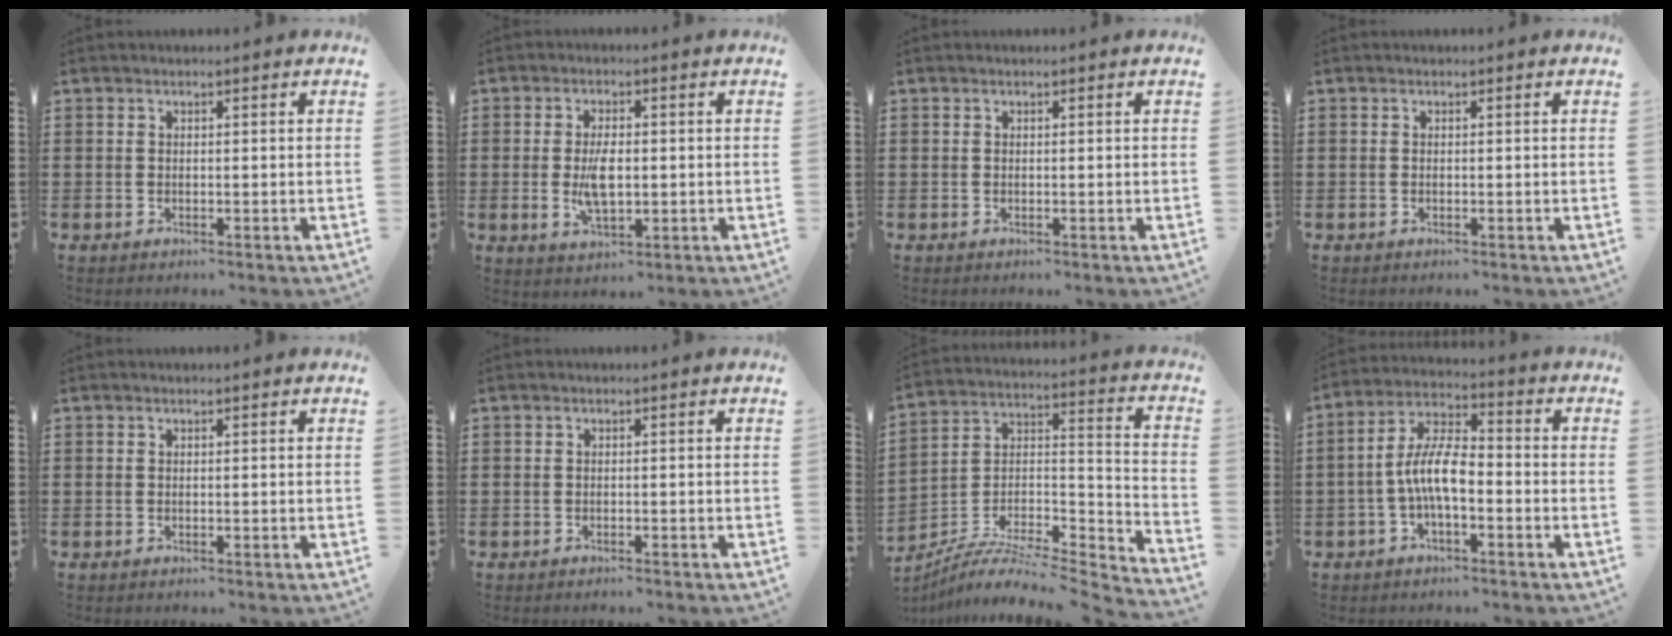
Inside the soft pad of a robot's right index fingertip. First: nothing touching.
{"total": 5.4, "force": [-0.4, 2.4, 4.8], "torque": [-0.094, -0.005, -0.011]}
{"total": 0.0}
{"total": 0.0}
{"total": 0.0}
{"total": 0.5, "force": [-0.5, 0.0, 0.1], "torque": [-0.004, -0.001, -0.010]}
{"total": 5.8, "force": [-4.9, 1.6, 2.7], "torque": [-0.050, -0.011, -0.102]}
{"total": 8.3, "force": [-2.2, 2.9, 7.5], "torque": [-0.162, -0.001, -0.046]}